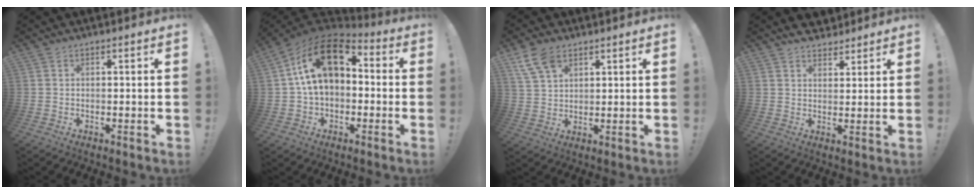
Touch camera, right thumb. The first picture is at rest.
{"total": 18.2, "force": [4.7, 11.1, 13.6], "torque": [-0.238, 0.000, 0.086]}
{"total": 8.2, "force": [5.0, 4.5, 4.6], "torque": [-0.088, -0.011, 0.100]}
{"total": 3.6, "force": [3.0, 1.9, 0.3], "torque": [-0.003, -0.020, 0.057]}